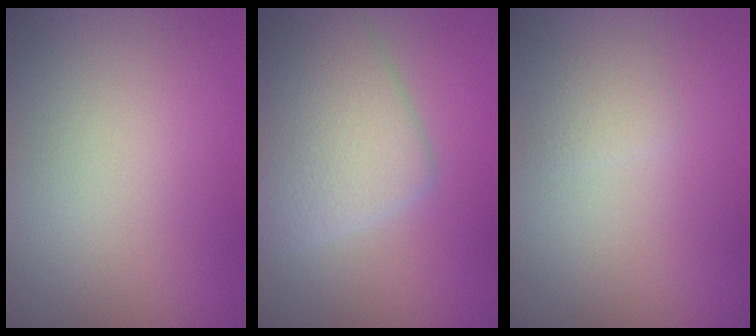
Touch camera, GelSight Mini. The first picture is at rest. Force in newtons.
{"total": 5.7, "press": 5.7, "slide": 0.3}
{"total": 1.2, "press": 1.2, "slide": 0.1}